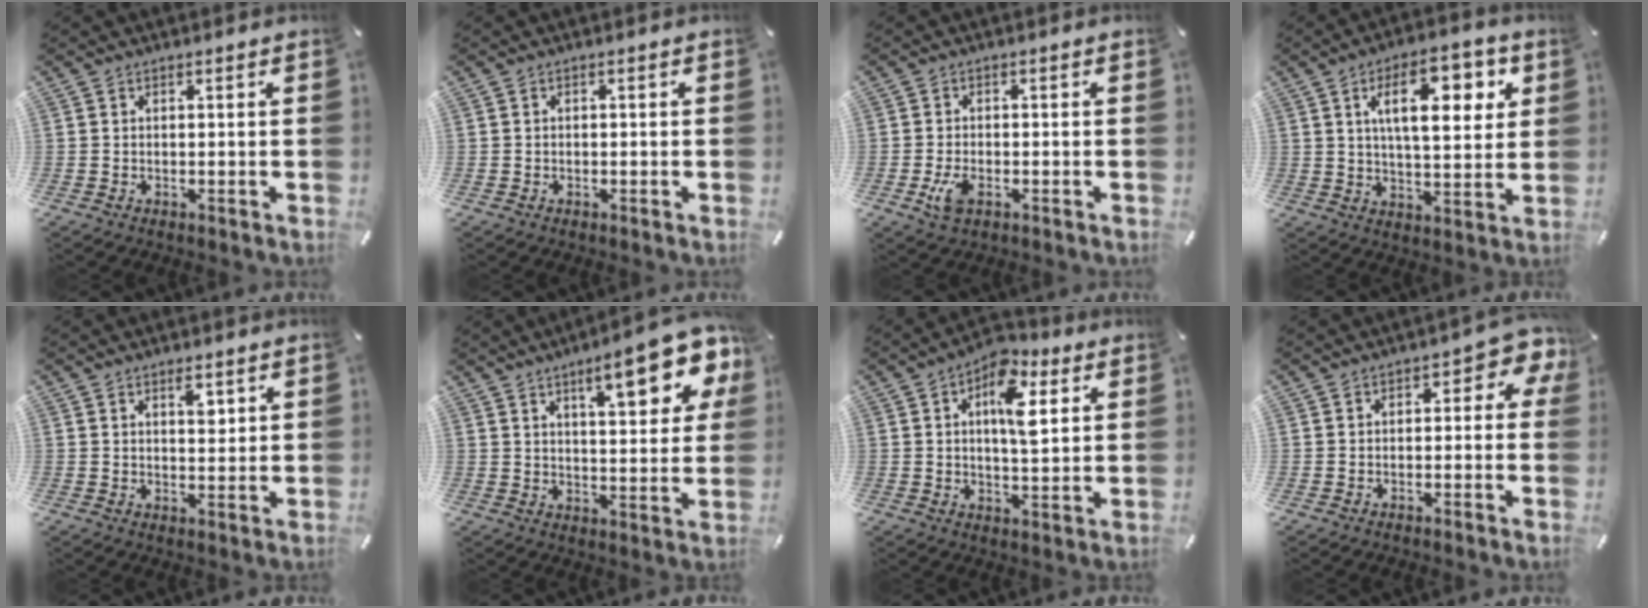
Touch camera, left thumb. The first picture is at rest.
{"total": 0.6, "force": [-0.3, 0.3, 0.4], "torque": [-0.008, 0.000, -0.006]}
{"total": 4.6, "force": [-1.8, 2.5, 3.4], "torque": [-0.082, 0.000, -0.036]}
{"total": 15.0, "force": [5.8, 6.8, 12.0], "torque": [-0.185, -0.006, 0.094]}
{"total": 3.7, "force": [1.9, 1.8, 2.6], "torque": [-0.025, -0.010, 0.026]}
{"total": 16.4, "force": [8.8, 5.4, 12.8], "torque": [-0.177, -0.040, 0.136]}
{"total": 11.1, "force": [3.9, 5.4, 8.9], "torque": [-0.126, -0.014, 0.062]}
{"total": 4.9, "force": [0.7, 2.7, 4.1], "torque": [-0.056, 0.000, 0.005]}